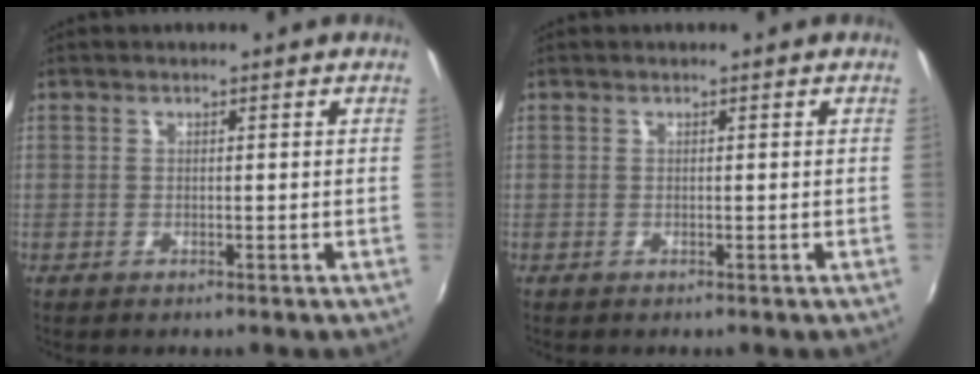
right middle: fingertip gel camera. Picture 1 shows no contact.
{"total": 0.0}